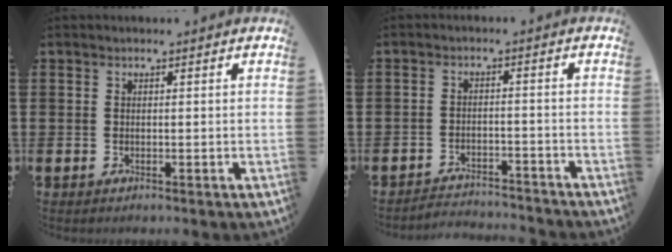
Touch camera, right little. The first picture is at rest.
{"total": 2.7, "force": [-2.7, 0.1, -0.2], "torque": [-0.004, 0.002, -0.060]}